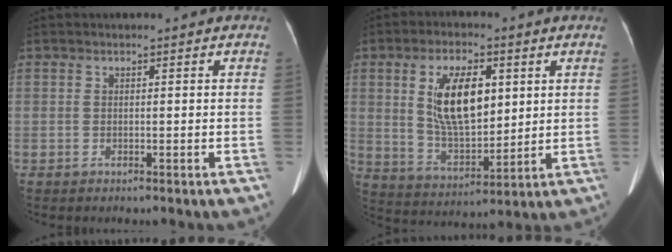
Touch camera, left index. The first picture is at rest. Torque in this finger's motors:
{"motor_torque": [1.64, -0.50, 0.98, 0.16]}